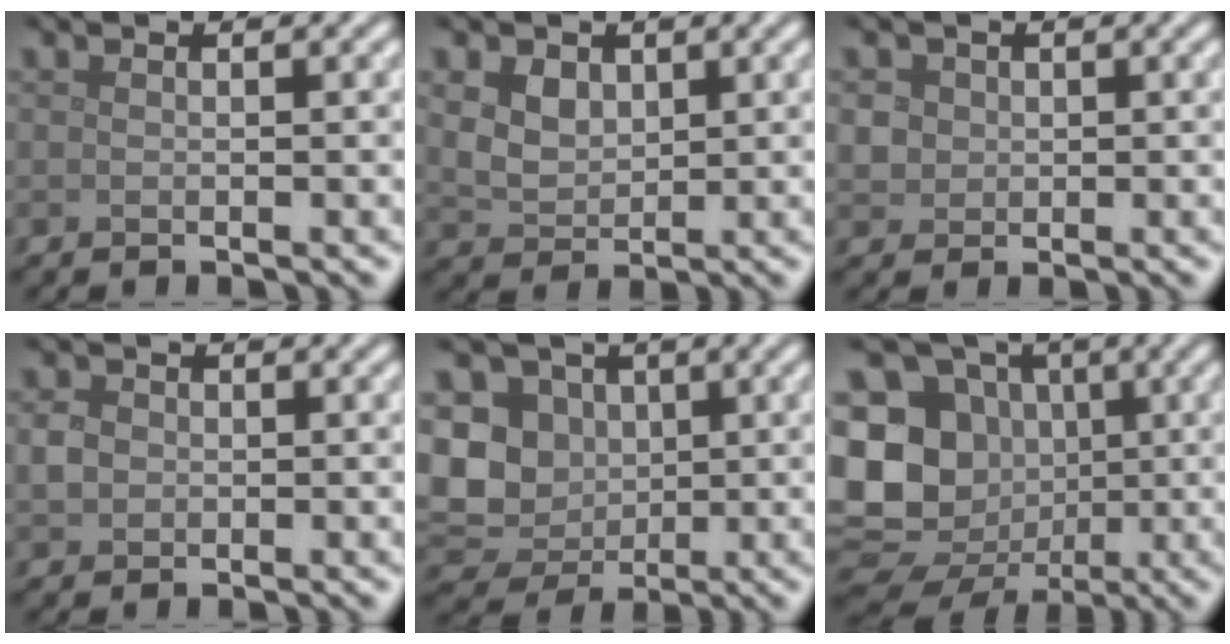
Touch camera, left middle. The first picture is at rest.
{"total": 4.1, "force": [1.9, 2.9, 2.2], "torque": [-0.057, 0.008, 0.038]}
{"total": 1.7, "force": [0.3, 1.6, 0.5], "torque": [-0.012, 0.000, 0.013]}
{"total": 1.6, "force": [0.0, 1.5, 0.7], "torque": [-0.014, 0.000, -0.004]}
{"total": 8.7, "force": [0.6, 7.4, 4.5], "torque": [-0.088, -0.007, -0.004]}
{"total": 16.5, "force": [-1.6, 14.9, 6.9], "torque": [-0.163, 0.004, -0.053]}